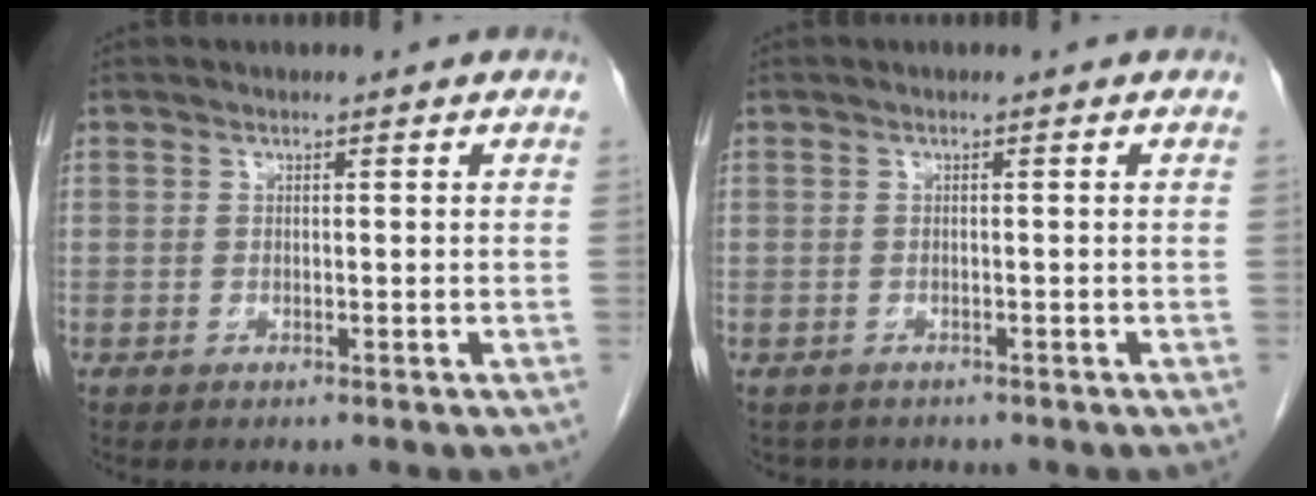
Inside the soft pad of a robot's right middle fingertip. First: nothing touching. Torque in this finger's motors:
{"motor_torque": [-0.69, -0.34, -0.17, -0.03]}